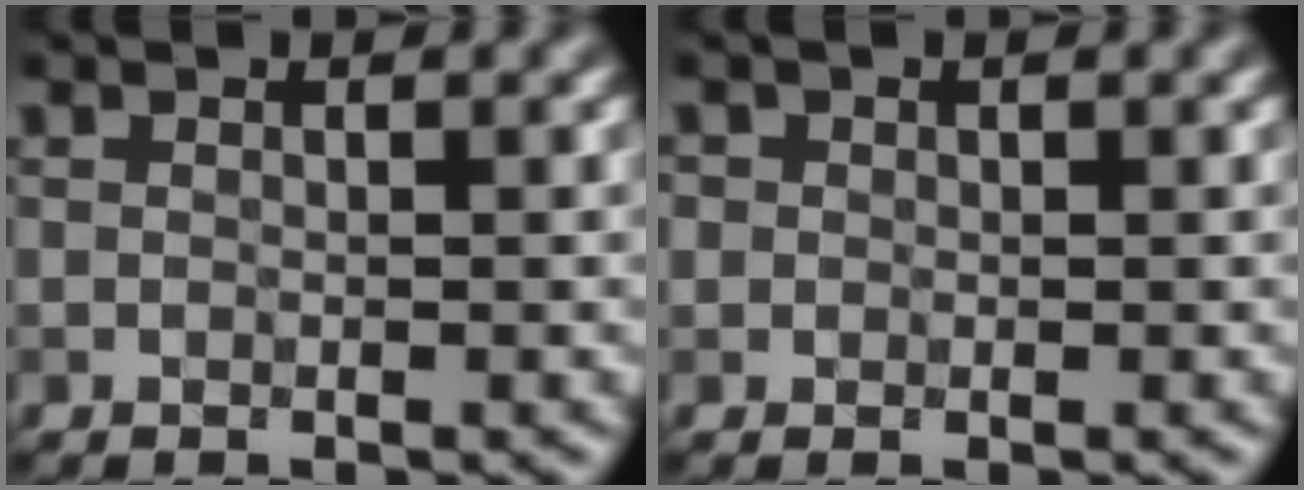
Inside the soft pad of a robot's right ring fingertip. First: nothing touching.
{"total": 1.1, "force": [0.3, 1.1, 0.2], "torque": [-0.001, 0.003, -0.005]}